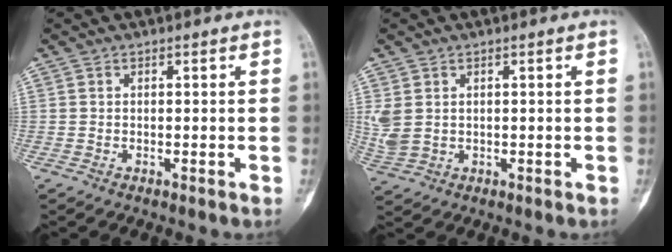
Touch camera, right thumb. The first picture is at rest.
{"total": 4.4, "force": [0.9, 3.2, 2.9], "torque": [-0.079, -0.001, 0.032]}